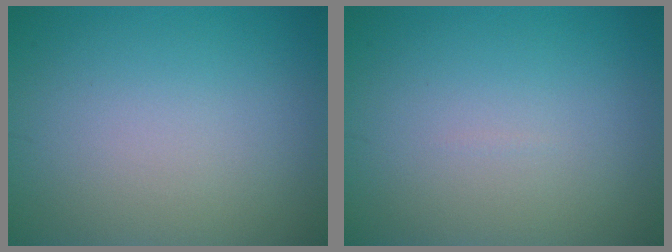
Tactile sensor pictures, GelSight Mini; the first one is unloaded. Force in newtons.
{"total": 0.0}